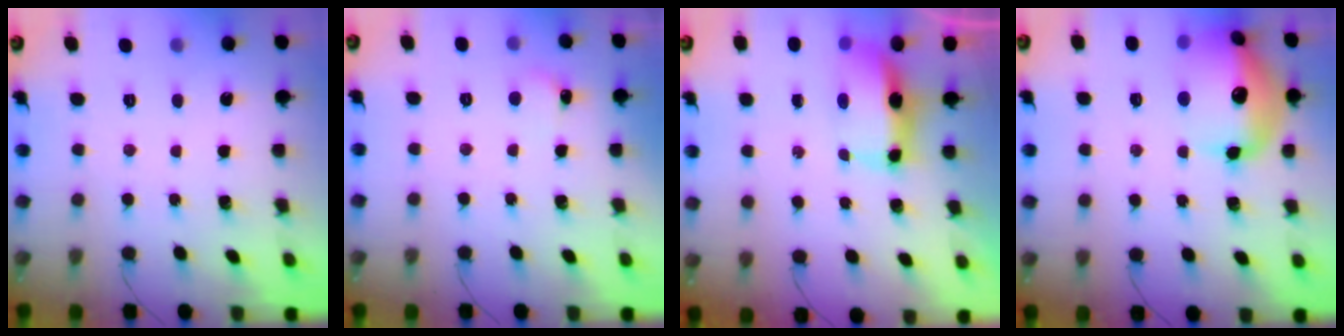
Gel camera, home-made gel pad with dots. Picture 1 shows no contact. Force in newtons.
{"total": 5.1, "press": 5.0, "slide": 1.3}
{"total": 9.1, "press": 8.2, "slide": 4.0}
{"total": 20.3, "press": 20.2, "slide": 2.0}